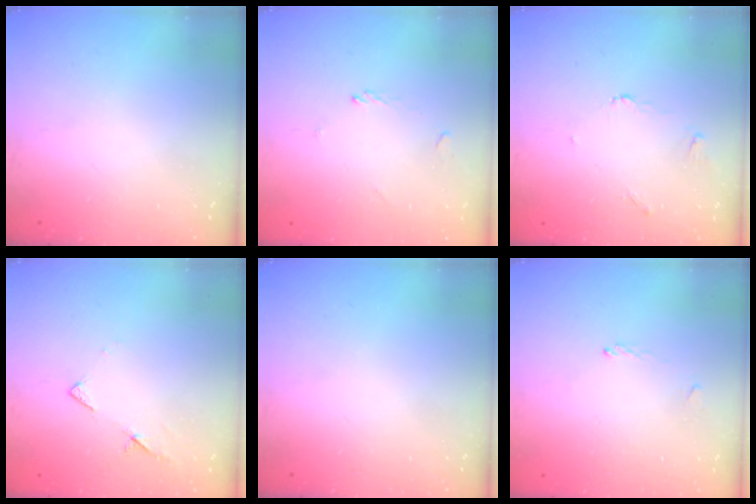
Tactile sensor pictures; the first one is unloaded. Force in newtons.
{"total": 0.6, "press": 0.3, "slide": 0.5}
{"total": 2.7, "press": 2.7, "slide": 0.3}
{"total": 6.5, "press": 6.5, "slide": 0.6}
{"total": 0.0}
{"total": 1.1, "press": 1.0, "slide": 0.5}